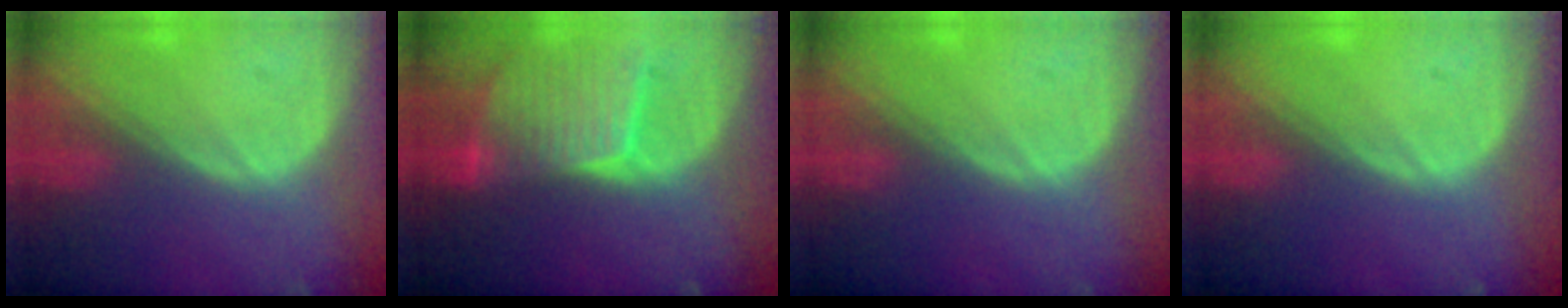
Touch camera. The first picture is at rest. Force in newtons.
{"total": 9.0, "press": 8.0, "slide": 4.1}
{"total": 0.0}
{"total": 0.0}